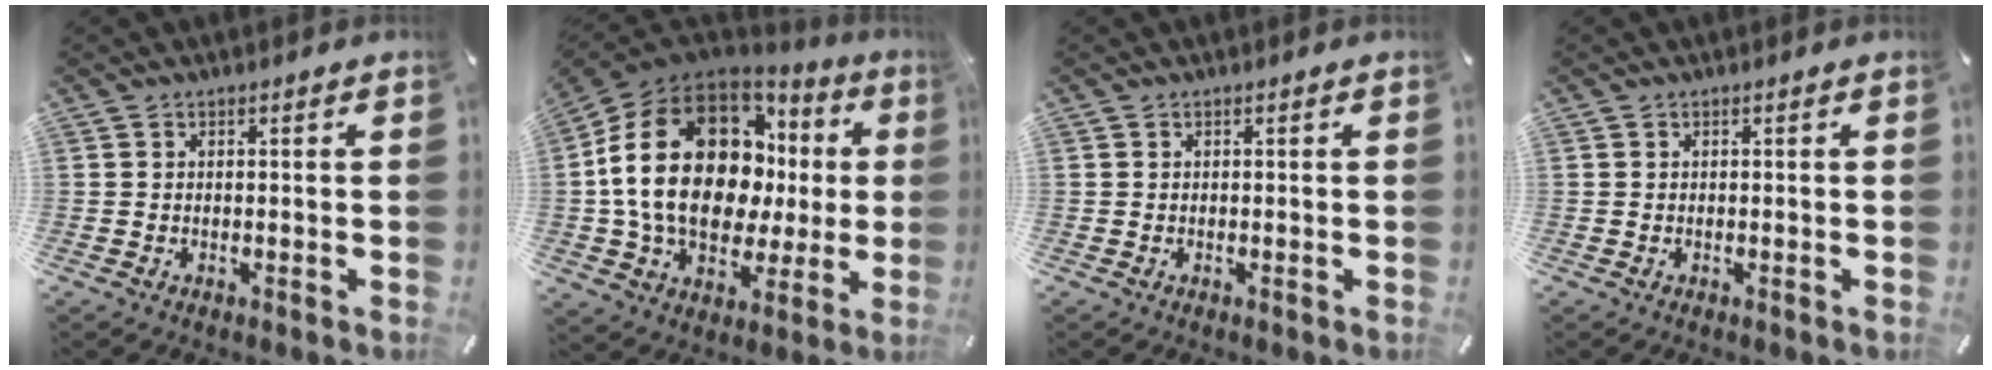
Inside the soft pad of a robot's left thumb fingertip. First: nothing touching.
{"total": 22.8, "force": [3.7, 16.3, 15.6], "torque": [-0.309, -0.018, 0.077]}
{"total": 0.0}
{"total": 0.0}